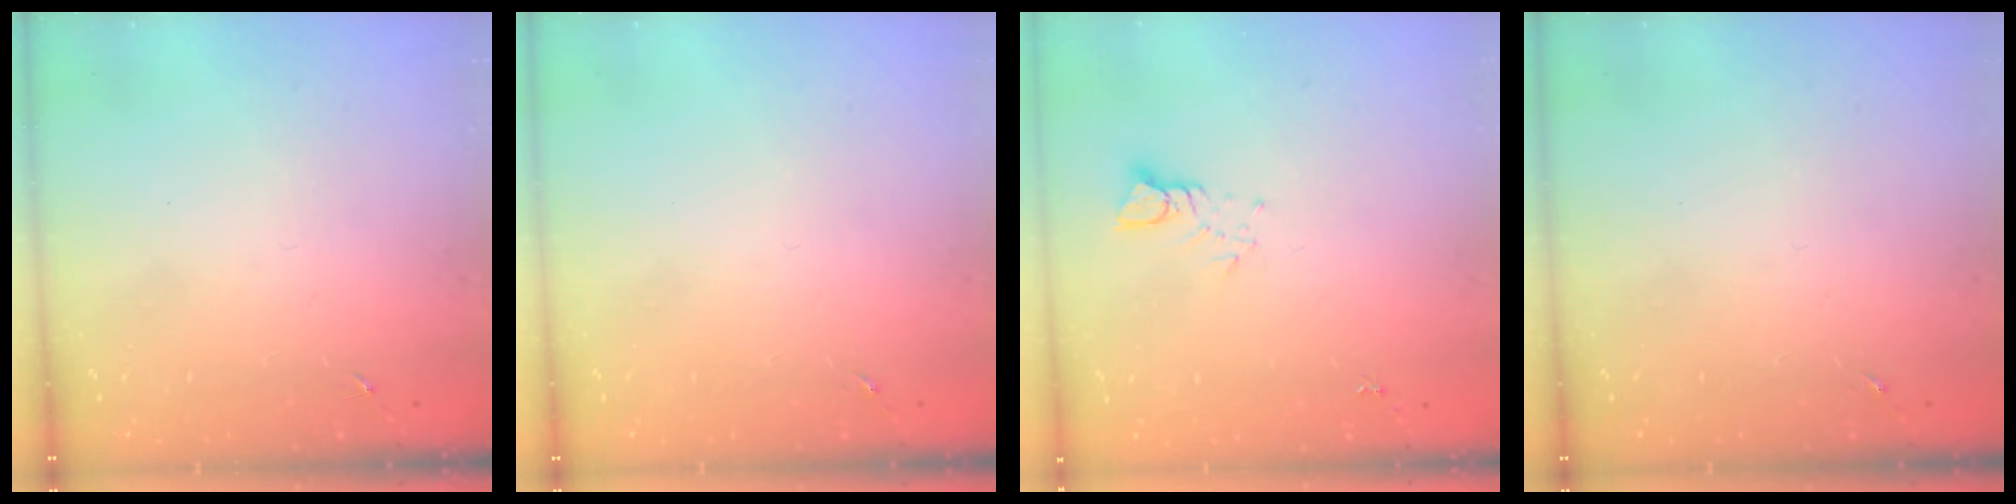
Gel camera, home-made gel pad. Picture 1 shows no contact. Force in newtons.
{"total": 0.0}
{"total": 3.8, "press": 3.8, "slide": 0.3}
{"total": 0.0}